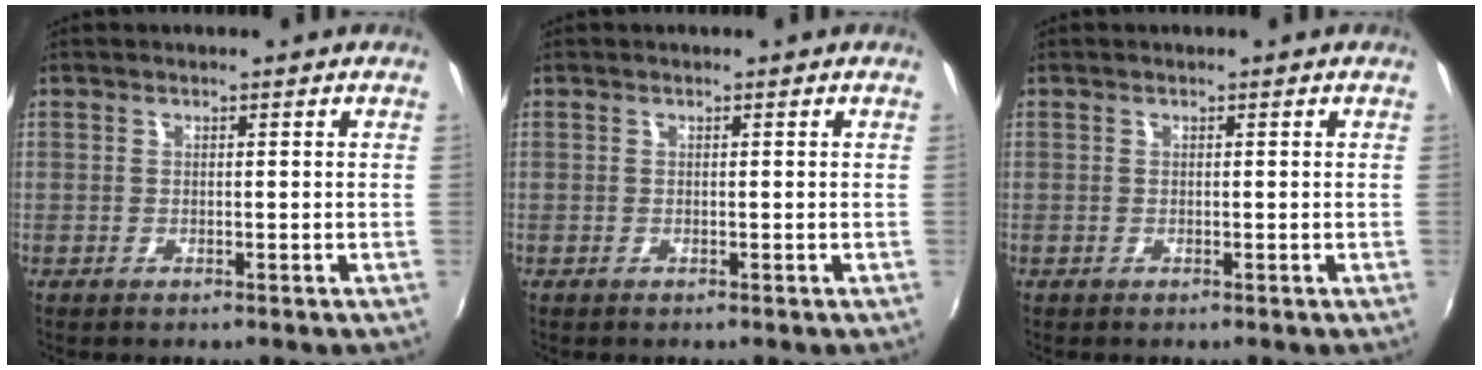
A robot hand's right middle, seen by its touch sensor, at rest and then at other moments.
{"total": 0.0}
{"total": 0.0}